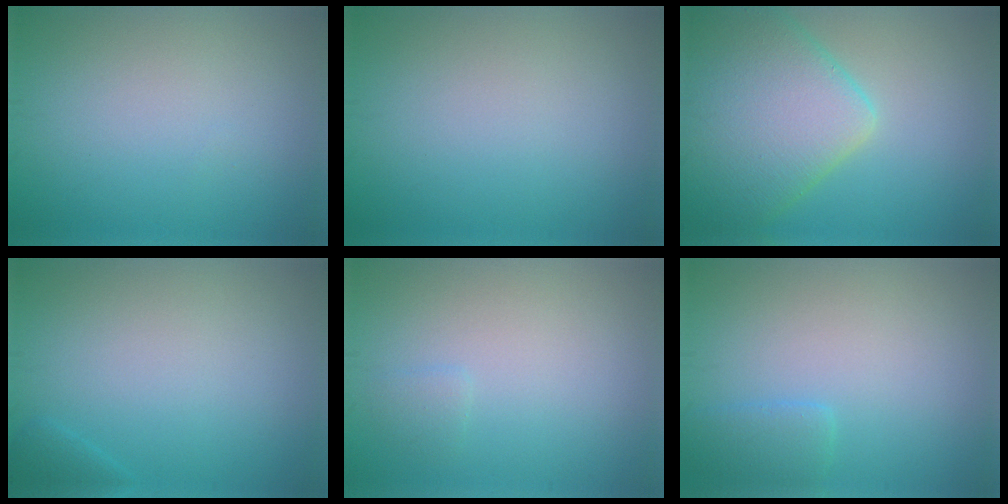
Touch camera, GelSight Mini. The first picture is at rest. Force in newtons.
{"total": 0.0}
{"total": 10.4, "press": 10.4, "slide": 0.6}
{"total": 0.9, "press": 0.9, "slide": 0.1}
{"total": 0.8, "press": 0.8, "slide": 0.1}
{"total": 1.7, "press": 1.7, "slide": 0.2}